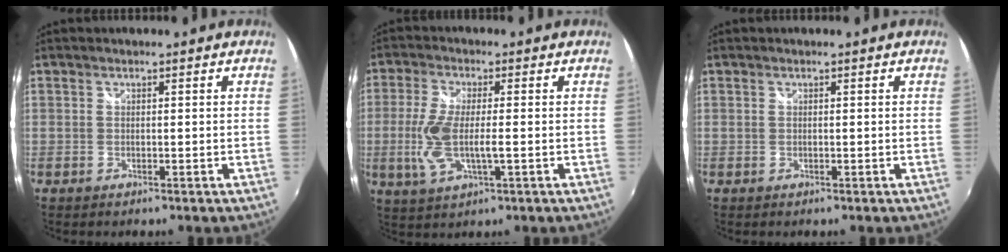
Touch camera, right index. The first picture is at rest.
{"total": 9.2, "force": [-1.4, 2.9, 8.6], "torque": [-0.183, -0.010, -0.026]}
{"total": 0.0}